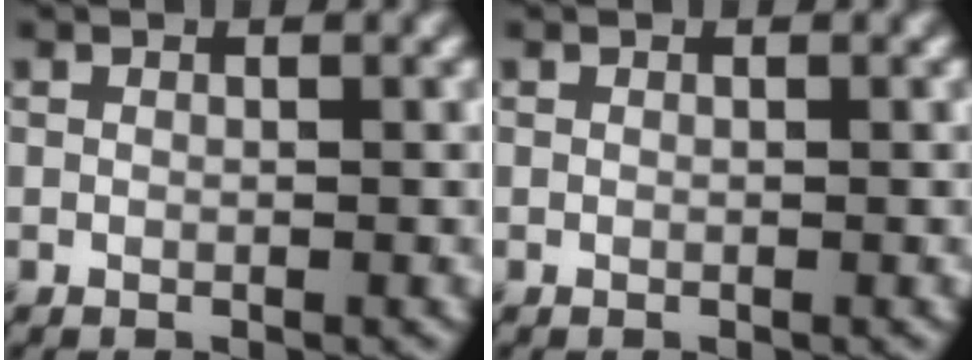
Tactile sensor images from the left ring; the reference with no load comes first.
{"total": 0.0}